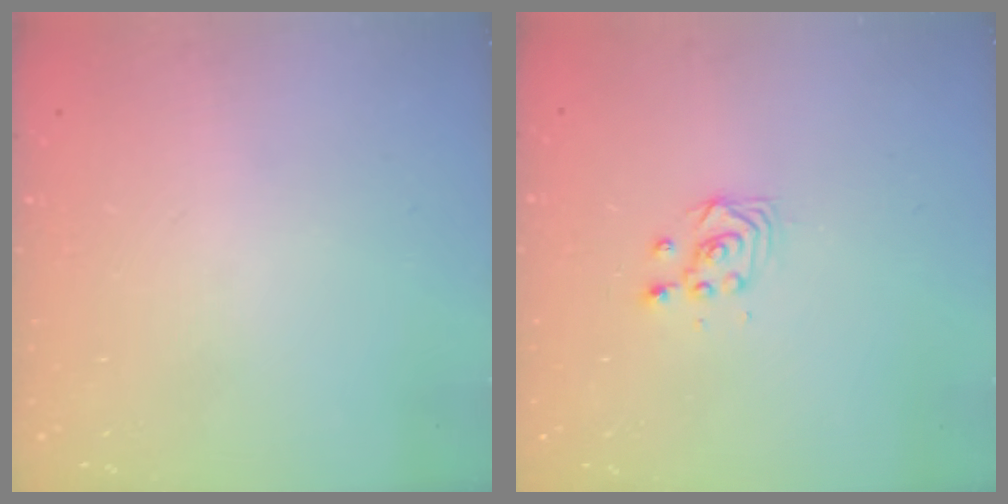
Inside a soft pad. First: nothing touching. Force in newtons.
{"total": 3.4, "press": 3.4, "slide": 0.1}